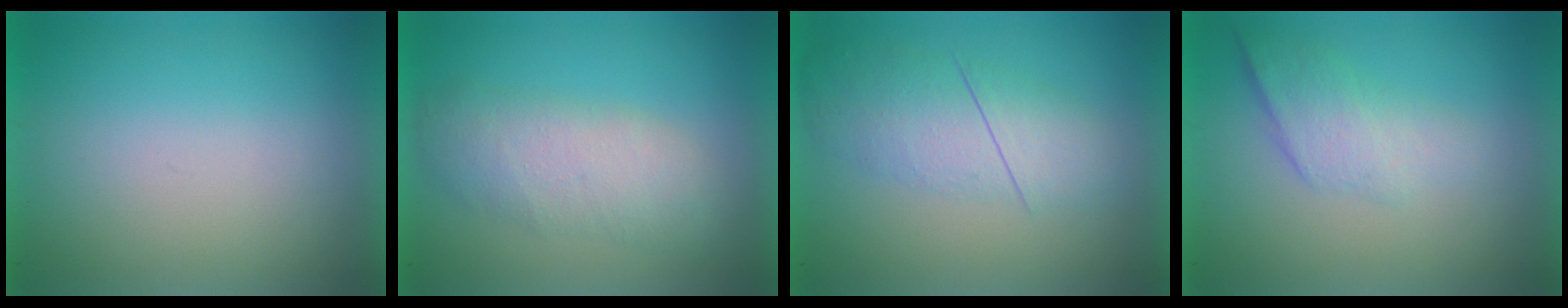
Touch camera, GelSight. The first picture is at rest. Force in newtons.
{"total": 3.5}
{"total": 3.0}
{"total": 2.2}